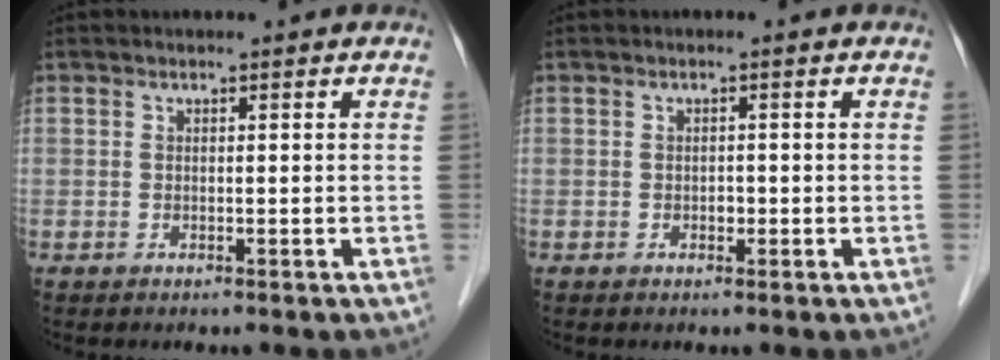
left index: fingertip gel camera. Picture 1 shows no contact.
{"total": 0.9, "force": [-0.3, 0.6, 0.6], "torque": [-0.010, 0.002, -0.005]}